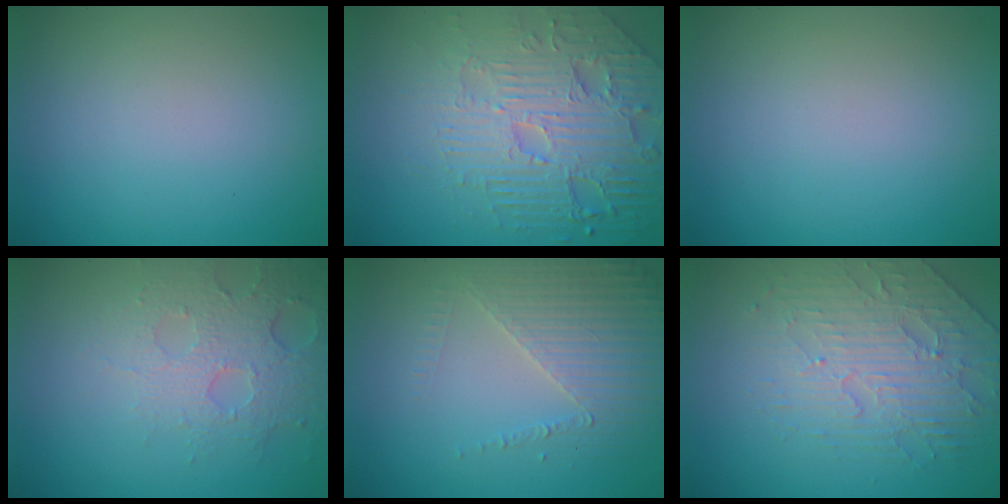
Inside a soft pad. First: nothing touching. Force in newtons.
{"total": 7.7, "press": 5.7, "slide": 5.2}
{"total": 0.0}
{"total": 4.9, "press": 3.4, "slide": 3.5}
{"total": 4.5, "press": 3.2, "slide": 3.1}
{"total": 4.0, "press": 3.6, "slide": 1.6}